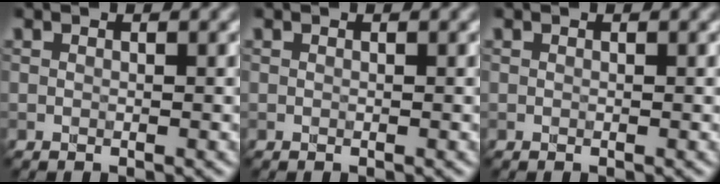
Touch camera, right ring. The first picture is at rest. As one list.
[{"total": 0.0}, {"total": 0.0}]